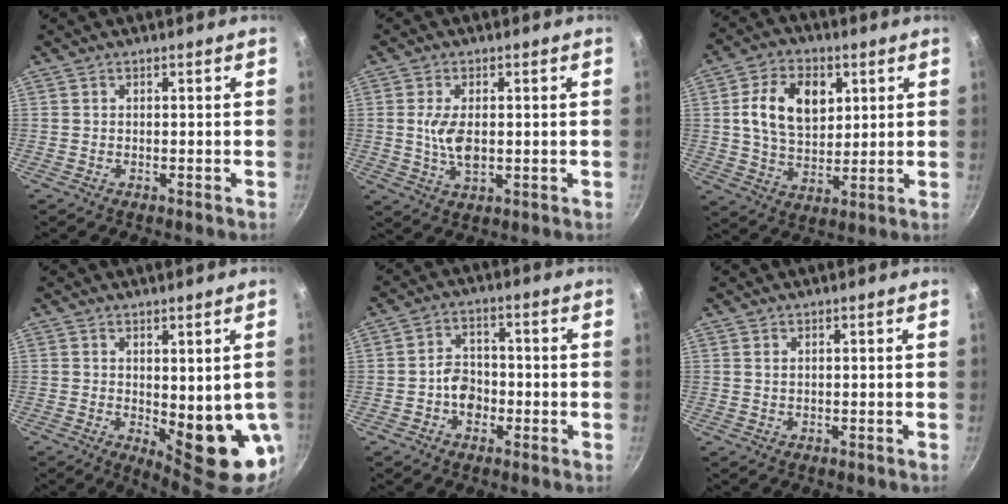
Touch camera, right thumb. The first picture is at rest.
{"total": 6.2, "force": [0.2, 3.2, 5.3], "torque": [-0.104, -0.006, 0.007]}
{"total": 13.3, "force": [3.5, 9.1, 9.0], "torque": [-0.131, -0.007, 0.058]}
{"total": 12.0, "force": [-0.7, 4.6, 11.1], "torque": [-0.115, -0.019, 0.006]}
{"total": 5.5, "force": [-1.7, 4.3, 3.1], "torque": [-0.023, 0.022, -0.034]}
{"total": 0.6, "force": [0.3, 0.3, 0.4], "torque": [-0.008, 0.001, 0.006]}